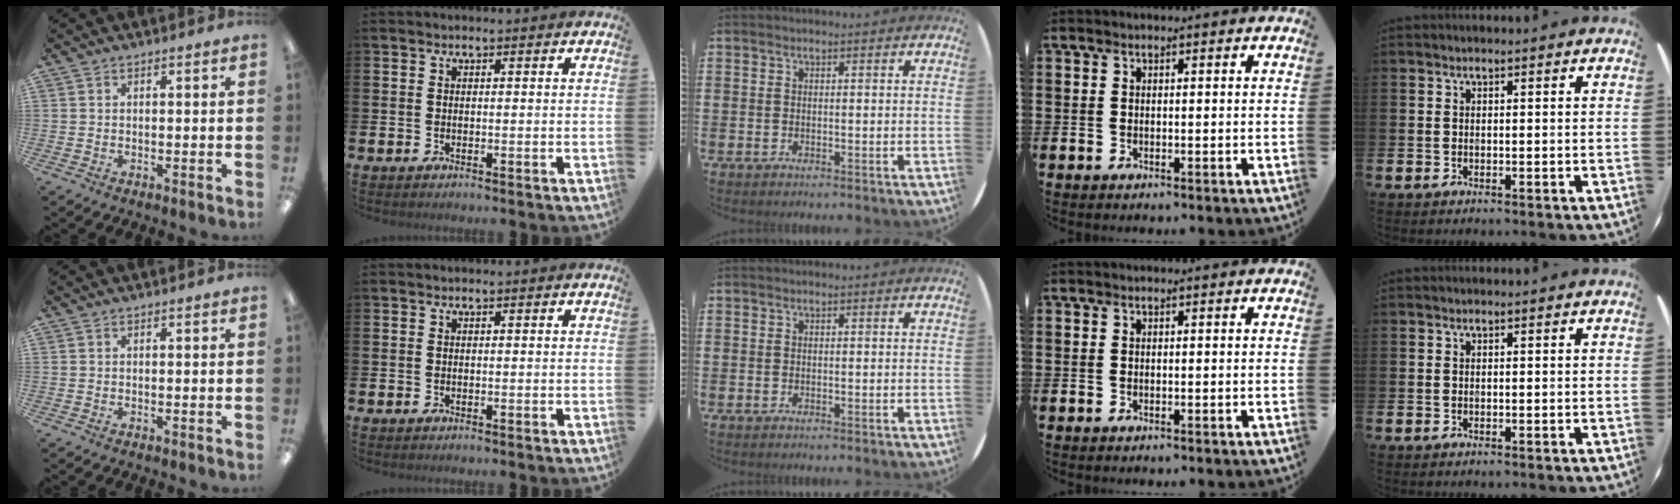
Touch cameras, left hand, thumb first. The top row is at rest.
{}